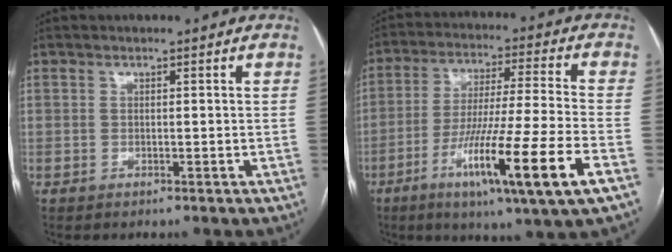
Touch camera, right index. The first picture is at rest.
{"total": 18.0, "force": [-7.8, -0.8, 16.2], "torque": [-0.290, -0.035, -0.134]}